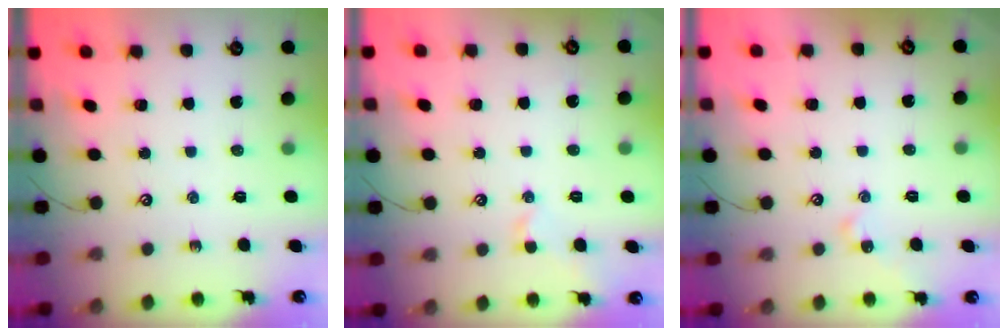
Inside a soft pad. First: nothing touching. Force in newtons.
{"total": 0.8, "press": 0.8, "slide": 0.1}
{"total": 0.5, "press": 0.4, "slide": 0.4}